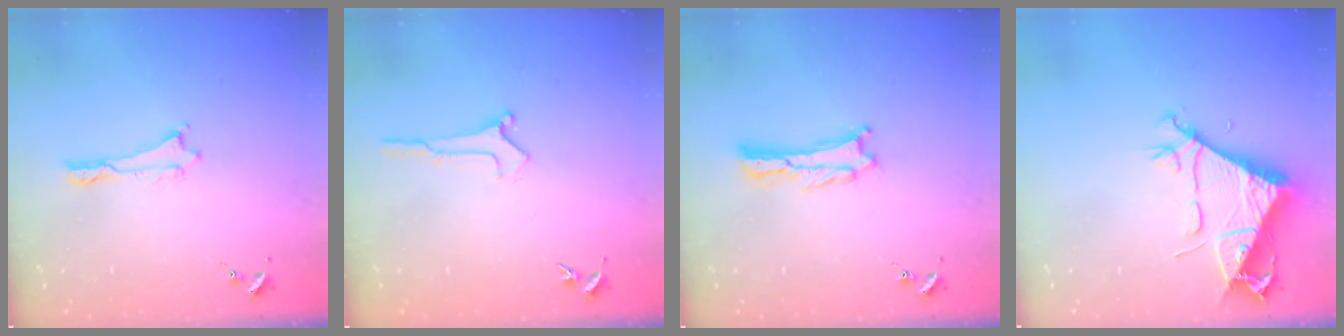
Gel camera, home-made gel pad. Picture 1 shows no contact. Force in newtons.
{"total": 0.0}
{"total": 1.1, "press": 1.1, "slide": 0.2}
{"total": 8.4, "press": 8.3, "slide": 0.7}